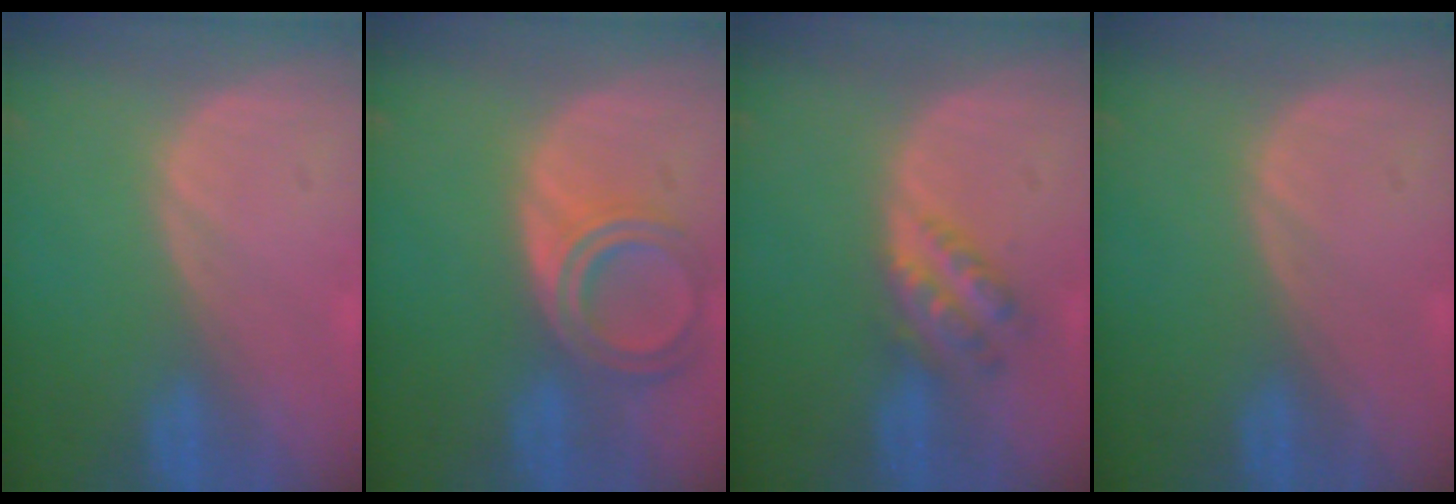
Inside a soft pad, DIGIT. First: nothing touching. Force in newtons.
{"total": 6.5, "press": 5.9, "slide": 2.8}
{"total": 4.7, "press": 4.2, "slide": 2.1}
{"total": 0.0}